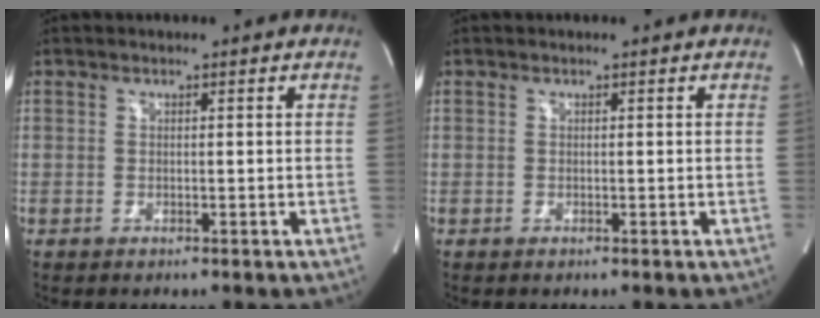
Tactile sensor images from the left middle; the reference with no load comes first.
{"total": 0.0}